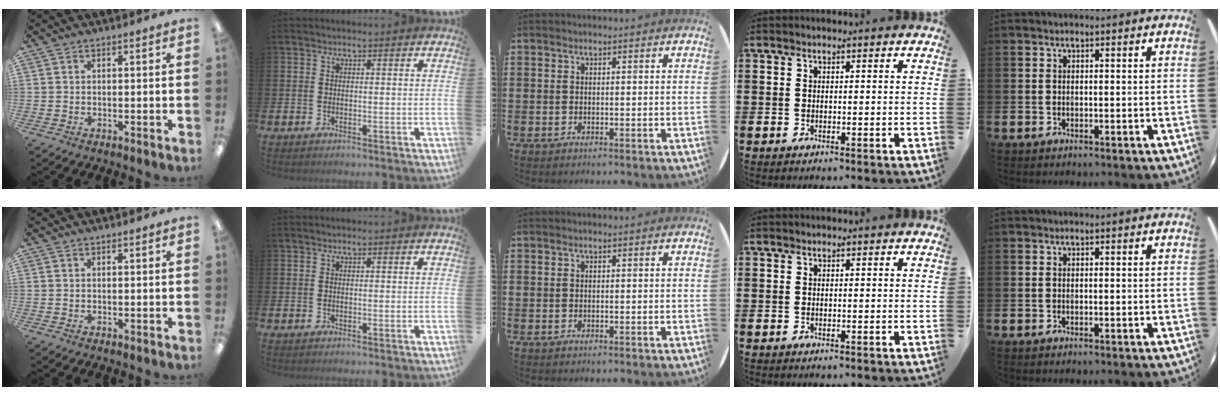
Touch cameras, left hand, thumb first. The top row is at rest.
{}